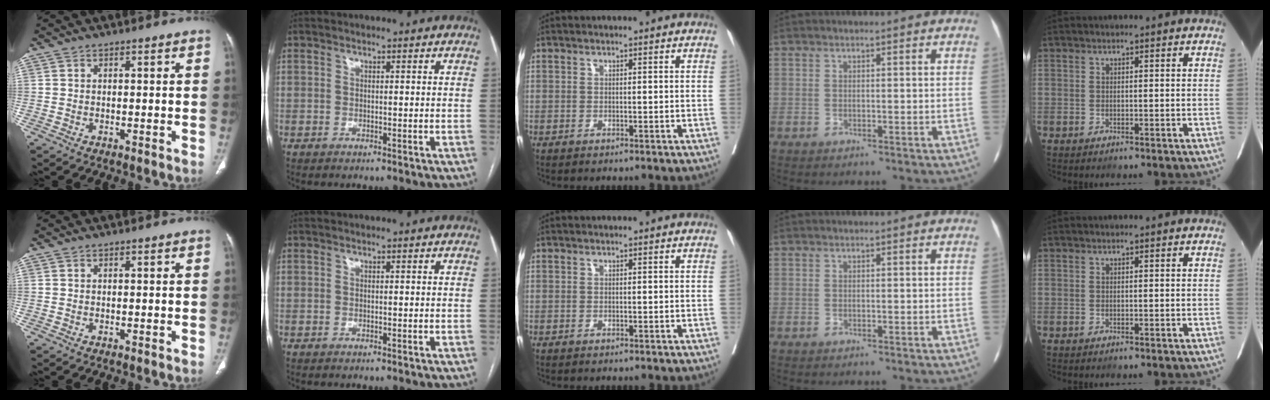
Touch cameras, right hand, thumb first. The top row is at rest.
{}